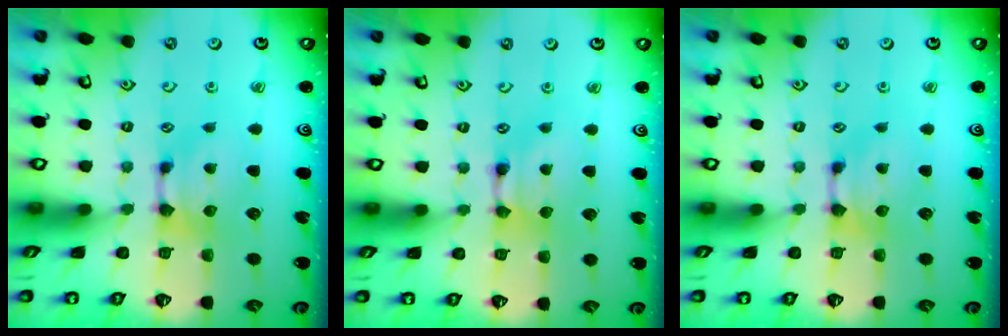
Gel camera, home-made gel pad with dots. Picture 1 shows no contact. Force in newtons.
{"total": 1.8, "press": 1.8, "slide": 0.2}
{"total": 0.0}